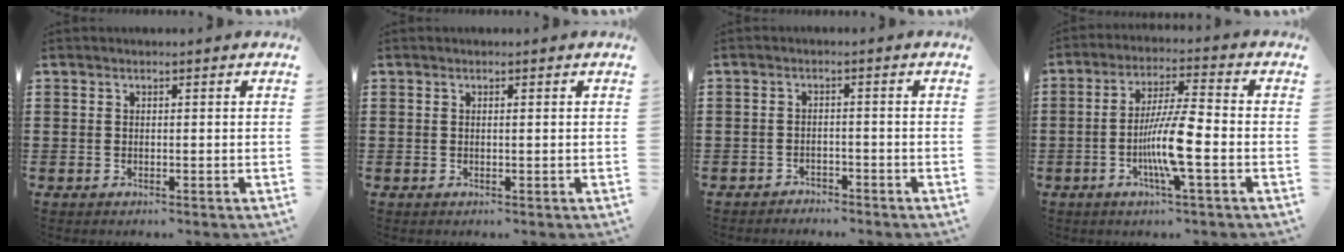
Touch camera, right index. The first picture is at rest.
{"total": 0.0}
{"total": 2.0, "force": [-2.0, 0.3, -0.1], "torque": [-0.005, 0.000, -0.044]}
{"total": 9.0, "force": [-2.3, 0.9, 8.6], "torque": [-0.170, -0.011, -0.048]}